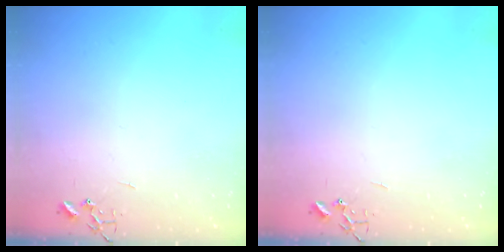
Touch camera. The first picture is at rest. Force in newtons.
{"total": 0.0}